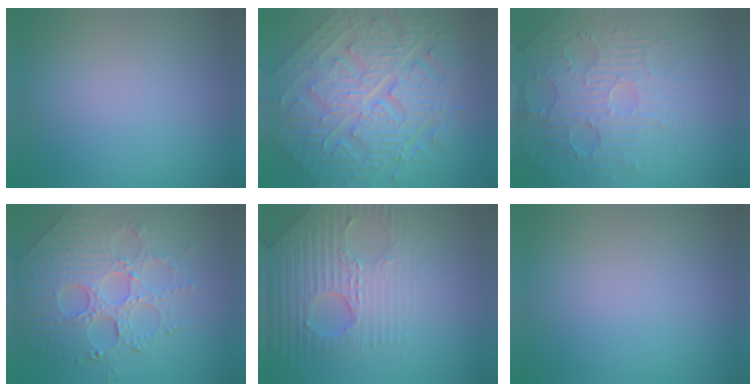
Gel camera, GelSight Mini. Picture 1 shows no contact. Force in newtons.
{"total": 11.2, "press": 7.7, "slide": 8.2}
{"total": 5.3, "press": 3.8, "slide": 3.6}
{"total": 7.8, "press": 6.0, "slide": 5.0}
{"total": 4.5, "press": 4.3, "slide": 1.3}
{"total": 0.0}